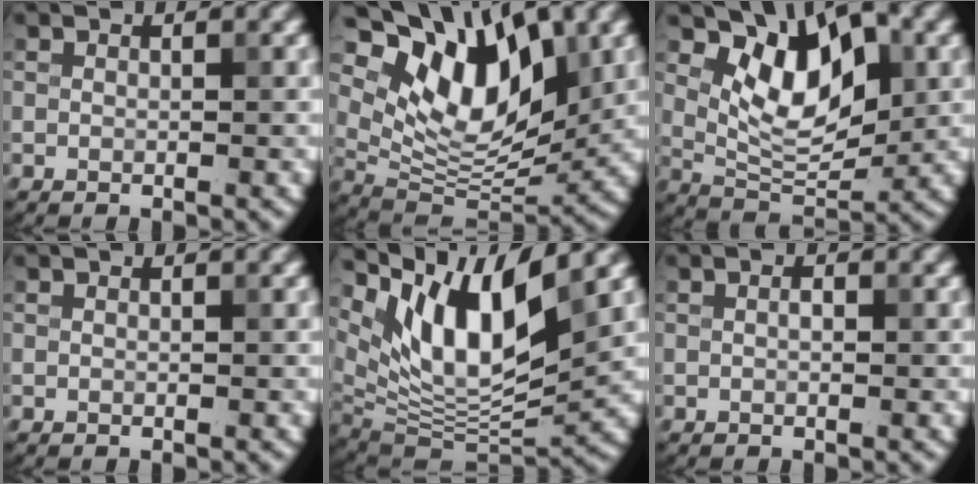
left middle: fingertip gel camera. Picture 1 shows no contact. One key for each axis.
{"total": 11.2, "fx": 5.8, "fy": 5.5, "fz": 7.9, "tx": -0.130, "ty": -0.002, "tz": 0.102}
{"total": 7.7, "fx": 2.6, "fy": 4.1, "fz": 6.0, "tx": -0.096, "ty": -0.008, "tz": 0.043}
{"total": 0.0}
{"total": 11.3, "fx": 6.3, "fy": 3.7, "fz": 8.6, "tx": -0.147, "ty": -0.004, "tz": 0.123}
{"total": 0.6, "fx": 0.0, "fy": 0.3, "fz": 0.5, "tx": -0.009, "ty": 0.000, "tz": 0.000}